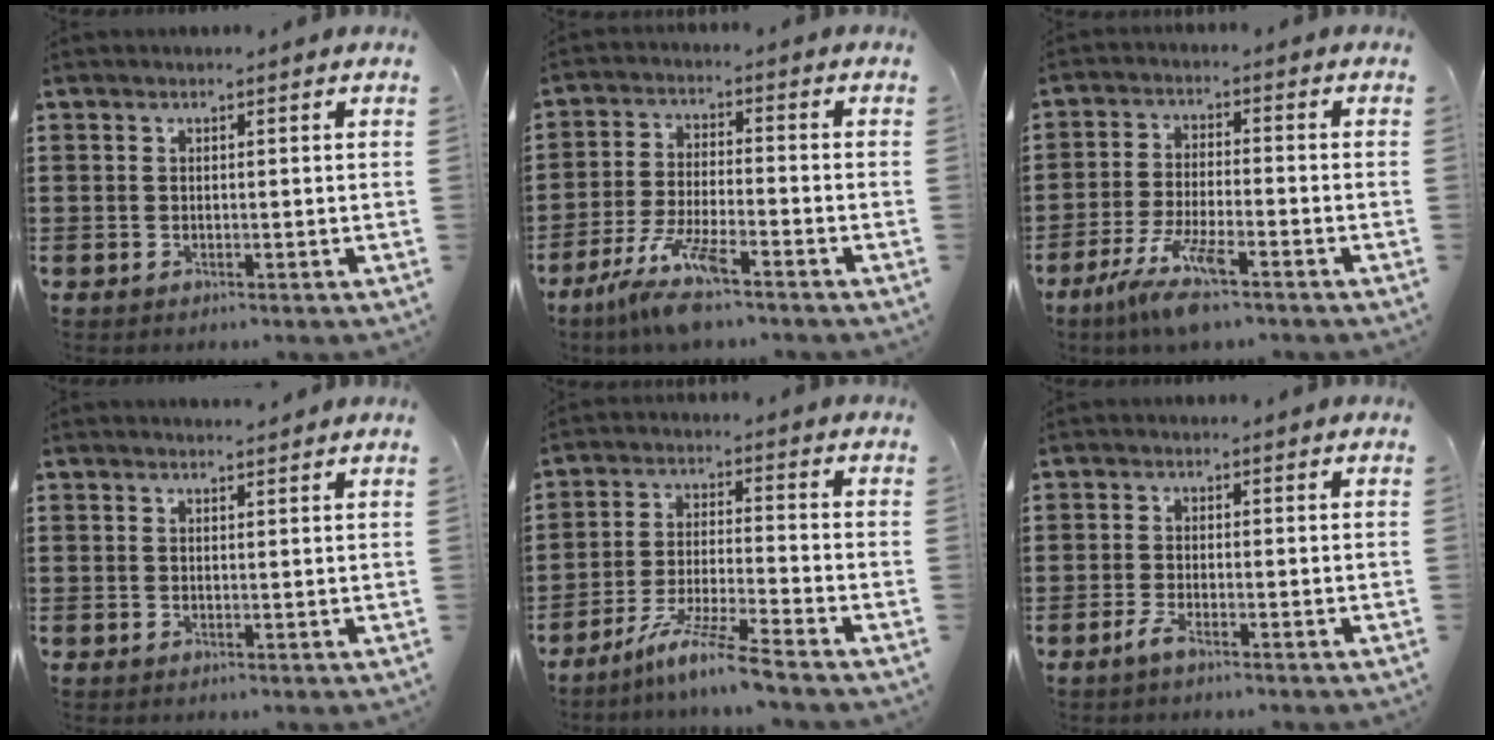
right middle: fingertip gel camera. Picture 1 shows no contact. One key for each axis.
{"total": 8.6, "fx": -6.2, "fy": 0.9, "fz": 5.8, "tx": -0.129, "ty": -0.014, "tz": -0.122}
{"total": 7.9, "fx": -5.4, "fy": 0.9, "fz": 5.7, "tx": -0.121, "ty": -0.015, "tz": -0.101}
{"total": 1.0, "fx": 1.0, "fy": 0.0, "fz": 0.1, "tx": -0.004, "ty": 0.000, "tz": 0.019}
{"total": 7.6, "fx": -6.3, "fy": -0.7, "fz": 4.3, "tx": -0.087, "ty": -0.015, "tz": -0.122}
{"total": 2.0, "fx": -1.2, "fy": 0.2, "fz": 1.7, "tx": -0.037, "ty": -0.006, "tz": -0.023}